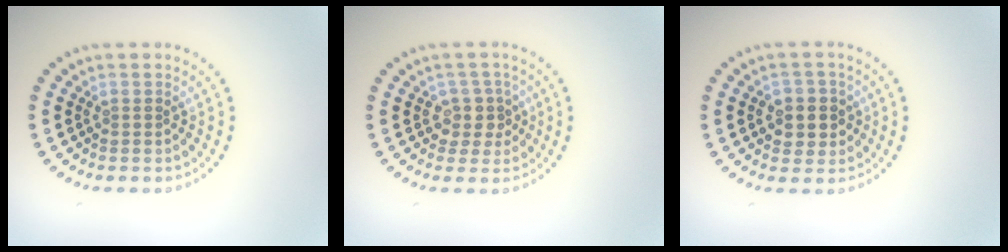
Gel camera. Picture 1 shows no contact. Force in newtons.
{"total": 2.3, "press": 2.0, "slide": 1.2}
{"total": 3.1, "press": 3.0, "slide": 0.8}